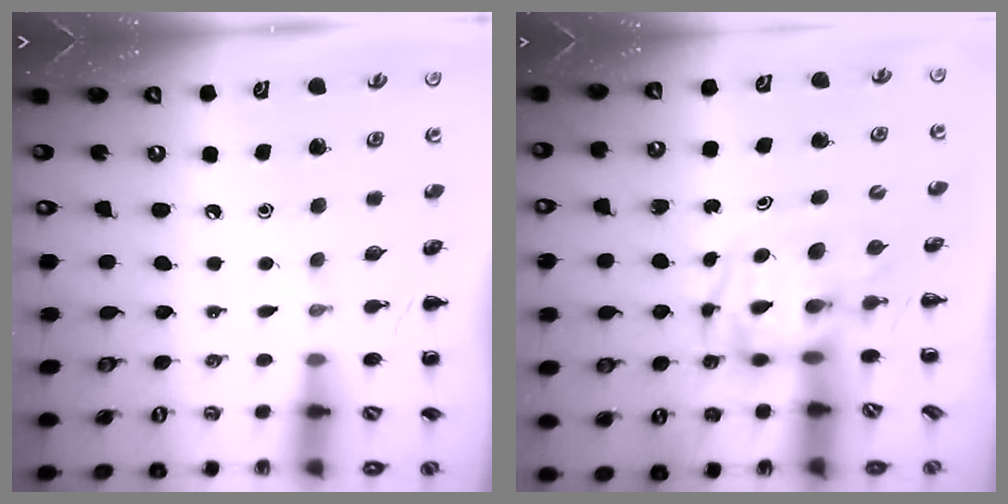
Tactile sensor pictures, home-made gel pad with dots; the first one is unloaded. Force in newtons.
{"total": 3.8, "press": 3.7, "slide": 0.7}